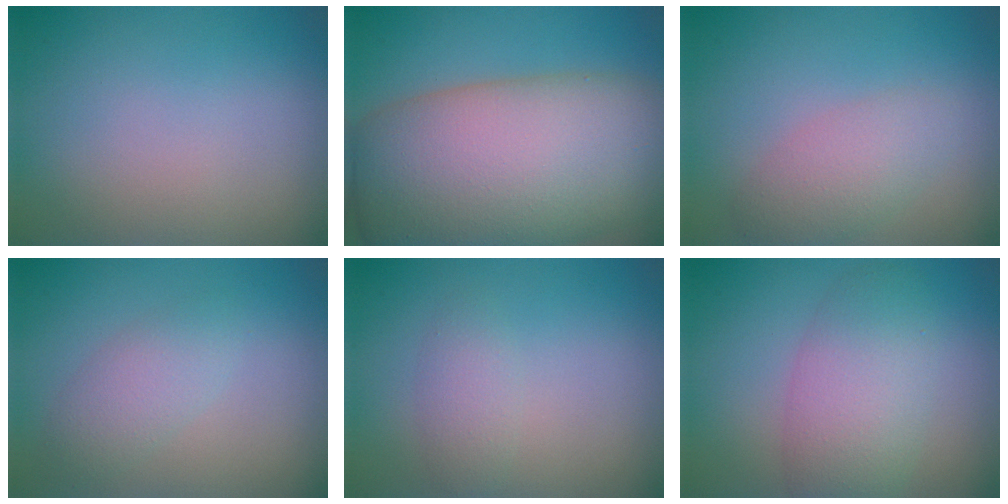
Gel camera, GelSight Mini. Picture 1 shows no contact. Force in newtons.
{"total": 15.7, "press": 15.7, "slide": 0.8}
{"total": 3.0, "press": 3.0, "slide": 0.1}
{"total": 2.5, "press": 2.5, "slide": 0.0}
{"total": 1.7, "press": 1.7, "slide": 0.0}
{"total": 5.5, "press": 5.4, "slide": 0.3}